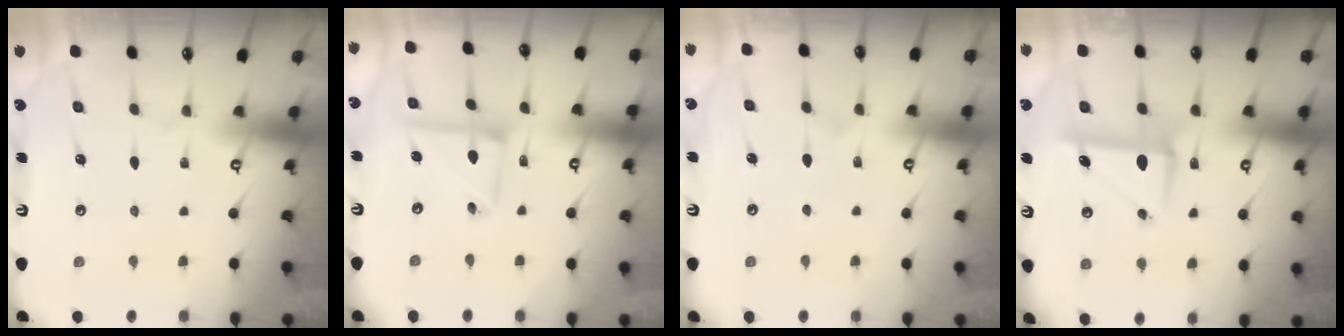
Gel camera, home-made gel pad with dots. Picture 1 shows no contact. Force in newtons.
{"total": 10.1, "press": 10.1, "slide": 1.0}
{"total": 3.2, "press": 3.2, "slide": 0.4}
{"total": 7.6, "press": 7.5, "slide": 1.1}